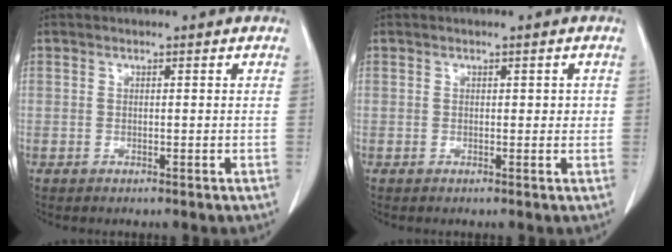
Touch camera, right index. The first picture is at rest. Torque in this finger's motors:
{"motor_torque": [0.09, -0.14, 0.01, 0.00]}